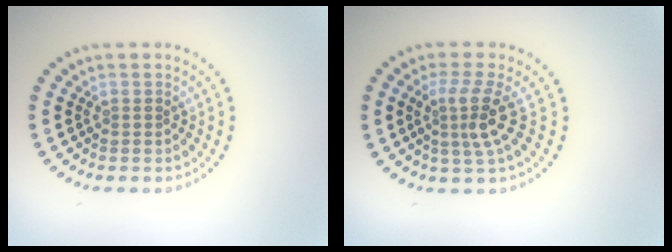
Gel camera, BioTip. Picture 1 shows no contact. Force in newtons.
{"total": 3.3, "press": 2.3, "slide": 2.3}